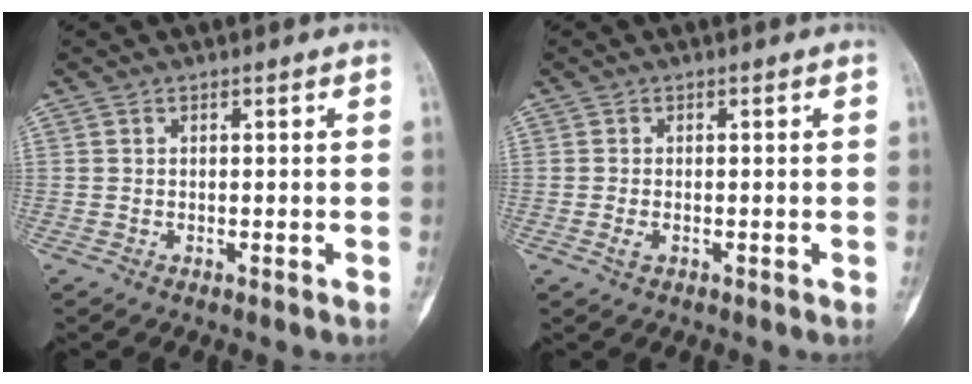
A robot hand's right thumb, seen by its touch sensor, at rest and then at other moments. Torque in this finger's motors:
{"motor_torque": [-0.09, 0.24, -0.19, 0.08, 0.01]}